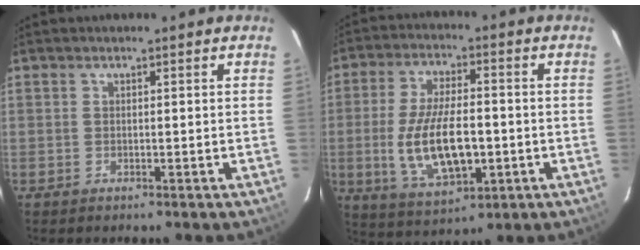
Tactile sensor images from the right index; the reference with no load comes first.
{"total": 14.2, "force": [-2.4, 5.9, 12.6], "torque": [-0.250, -0.012, -0.032]}